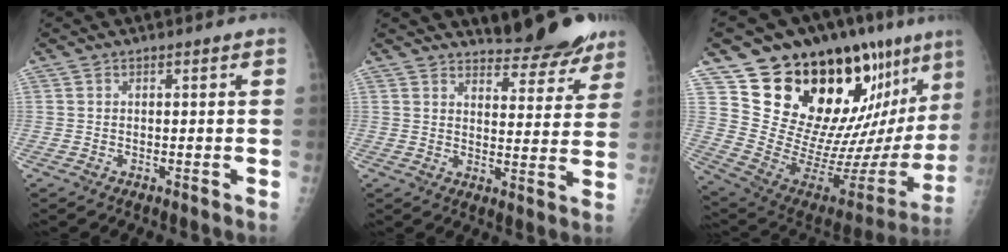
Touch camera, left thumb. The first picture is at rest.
{"total": 12.5, "force": [11.5, 3.6, 3.5], "torque": [-0.013, -0.080, 0.142]}
{"total": 29.2, "force": [18.7, 10.3, 19.9], "torque": [-0.262, -0.087, 0.303]}